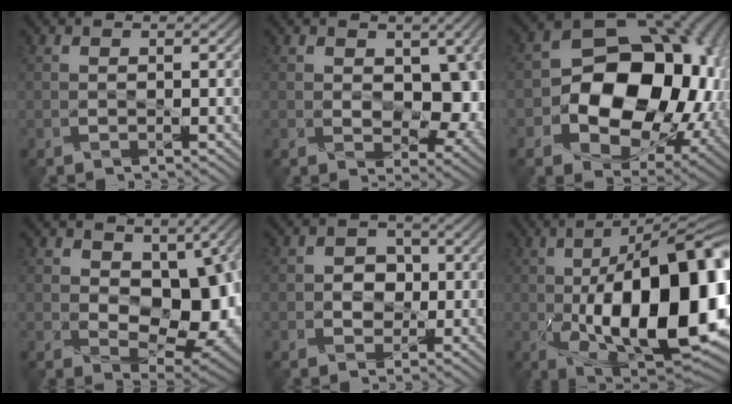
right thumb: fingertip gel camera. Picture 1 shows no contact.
{"total": 7.4, "force": [0.6, 4.8, 5.7], "torque": [-0.090, -0.012, 0.011]}
{"total": 16.5, "force": [-1.8, 11.8, 11.5], "torque": [-0.167, -0.026, -0.031]}
{"total": 10.0, "force": [1.1, 6.3, 7.8], "torque": [-0.127, -0.017, 0.020]}
{"total": 3.1, "force": [-0.2, 2.7, 1.5], "torque": [-0.022, 0.000, -0.017]}
{"total": 20.8, "force": [-1.6, 8.9, 18.7], "torque": [-0.287, 0.000, -0.037]}